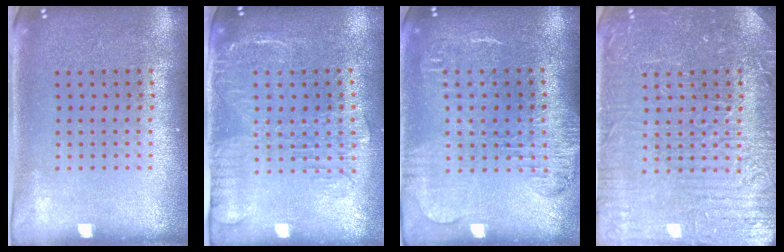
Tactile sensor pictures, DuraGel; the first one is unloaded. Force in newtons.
{"total": 2.0, "press": 1.6, "slide": 1.1}
{"total": 1.7, "press": 1.5, "slide": 0.8}
{"total": 4.6, "press": 4.6, "slide": 0.6}